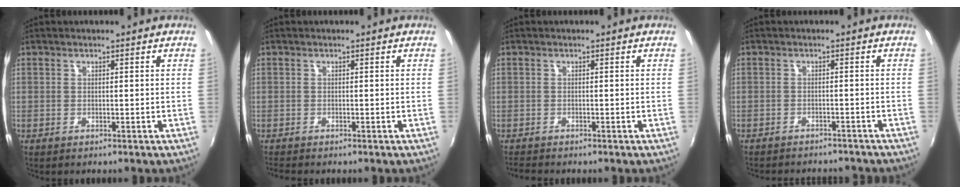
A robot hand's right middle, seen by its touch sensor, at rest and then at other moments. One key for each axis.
{"total": 1.3, "fx": -1.2, "fy": 0.1, "fz": 0.5, "tx": -0.011, "ty": -0.007, "tz": -0.021}
{"total": 2.1, "fx": -2.0, "fy": 0.2, "fz": 0.7, "tx": -0.018, "ty": -0.012, "tz": -0.037}
{"total": 8.2, "fx": -7.5, "fy": 2.2, "fz": 2.7, "tx": -0.067, "ty": -0.011, "tz": -0.100}